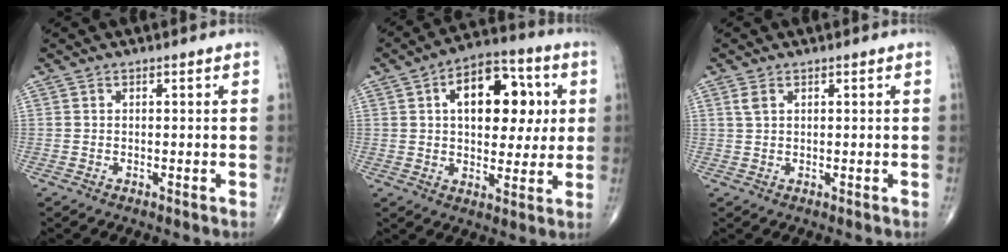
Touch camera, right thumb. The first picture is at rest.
{"total": 16.5, "force": [3.9, 9.6, 12.9], "torque": [-0.145, 0.010, 0.056]}
{"total": 1.6, "force": [0.8, 0.8, 1.1], "torque": [-0.026, 0.007, 0.021]}